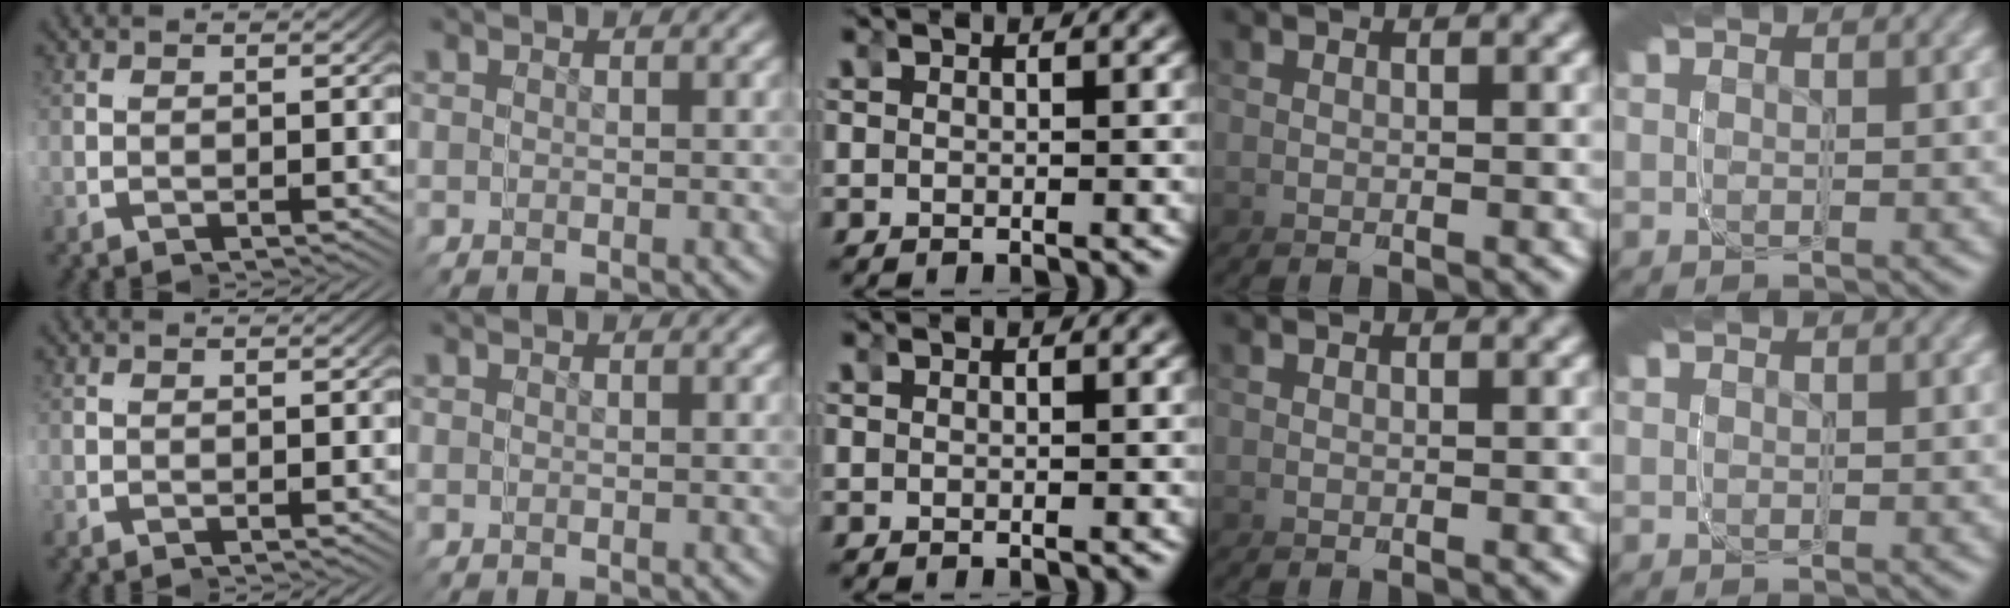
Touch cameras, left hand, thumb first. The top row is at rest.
{}